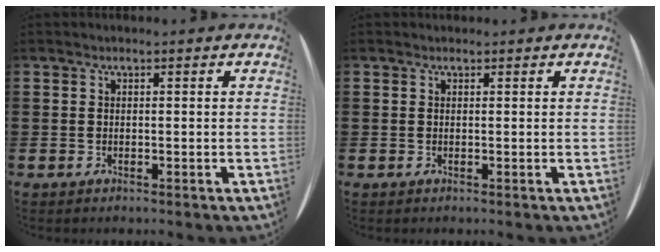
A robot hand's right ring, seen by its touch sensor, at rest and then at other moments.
{"total": 0.0}